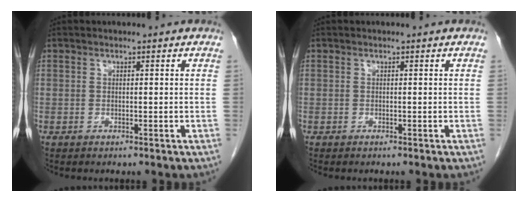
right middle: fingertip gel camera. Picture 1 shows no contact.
{"total": 0.0}